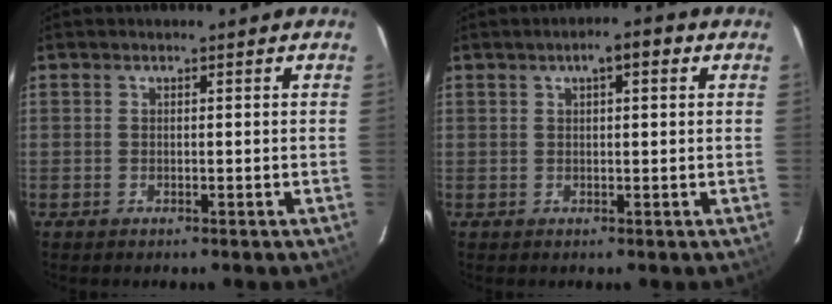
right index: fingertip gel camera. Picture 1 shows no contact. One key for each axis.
{"total": 3.8, "fx": 1.7, "fy": 1.2, "fz": 3.2, "tx": -0.053, "ty": 0.015, "tz": 0.027}